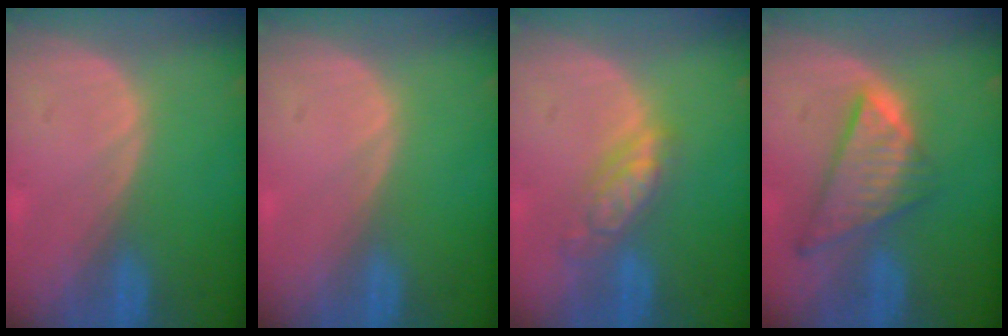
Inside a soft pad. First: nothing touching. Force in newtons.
{"total": 0.0}
{"total": 5.8, "press": 5.1, "slide": 2.8}
{"total": 8.6, "press": 7.3, "slide": 4.5}